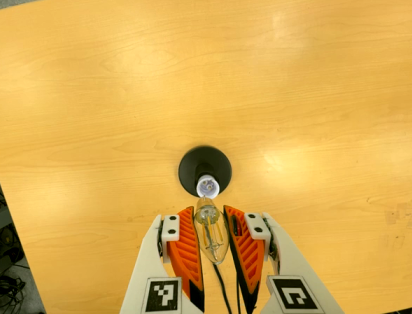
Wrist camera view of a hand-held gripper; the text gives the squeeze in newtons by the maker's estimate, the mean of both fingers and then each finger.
{"total": 18.7, "left": 20.6, "right": 16.9}